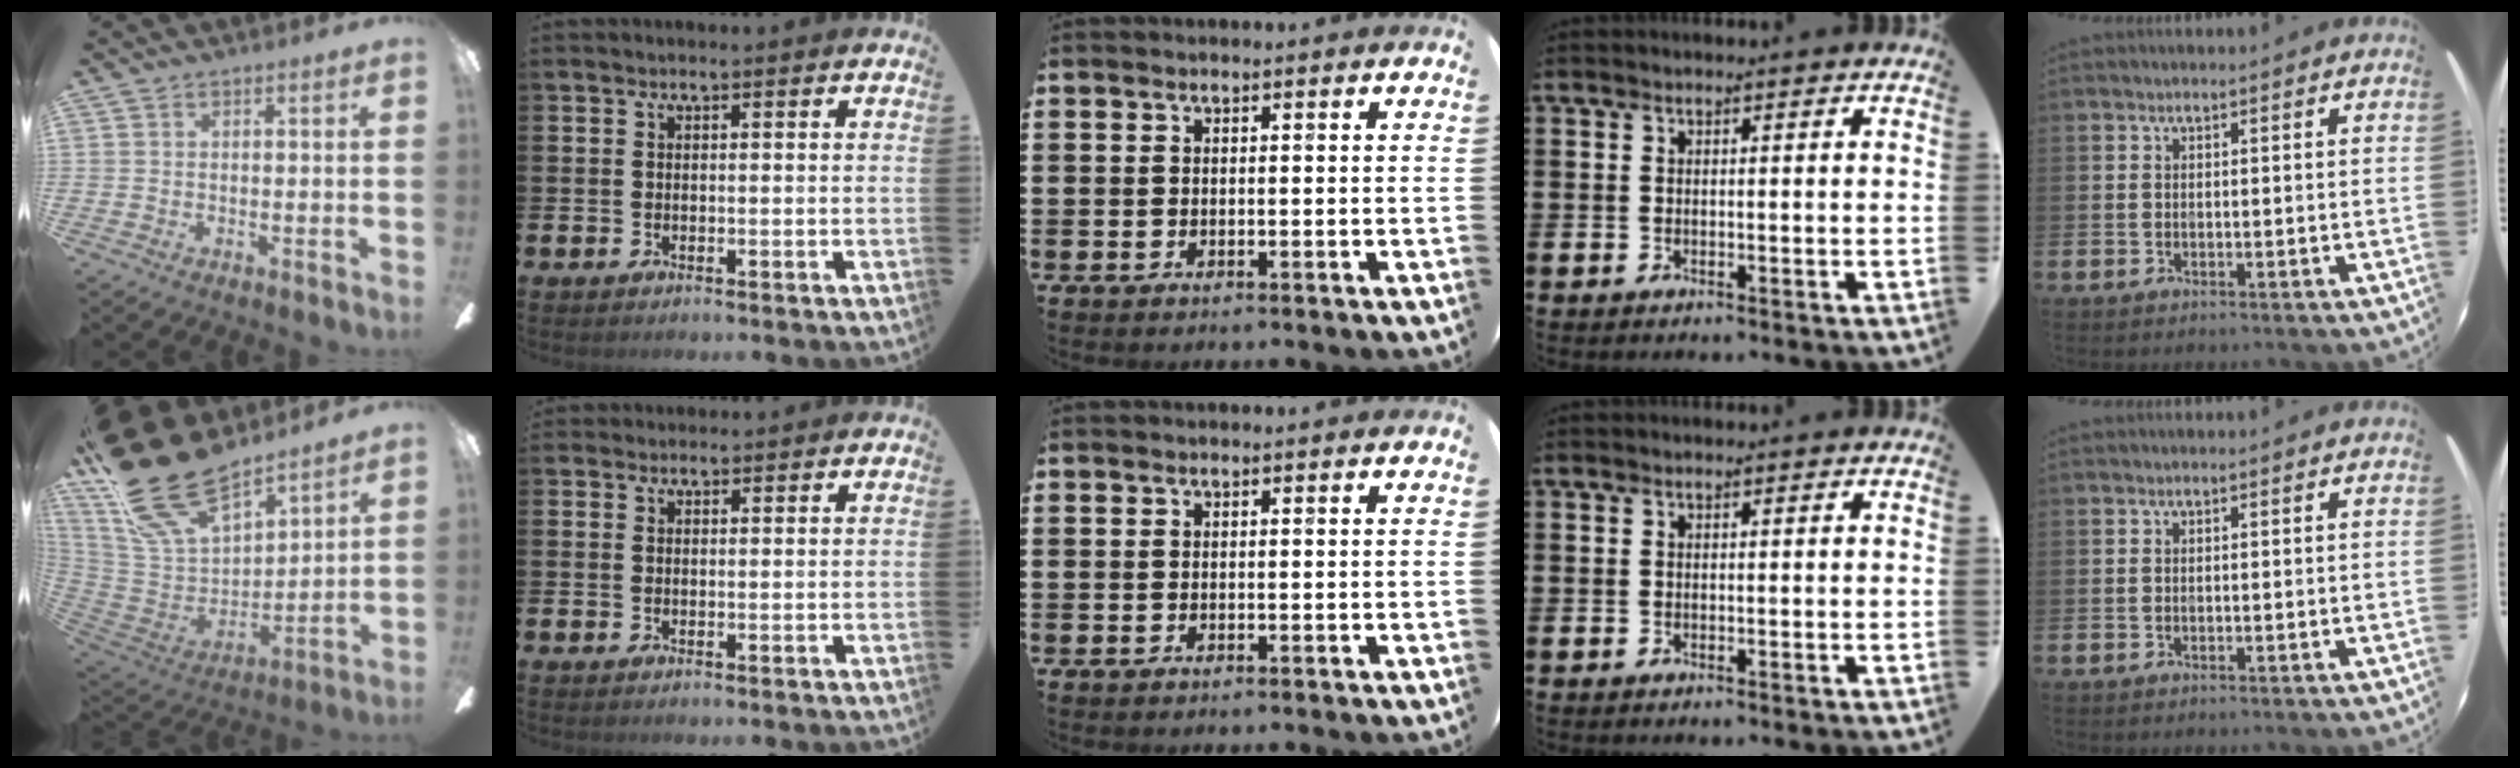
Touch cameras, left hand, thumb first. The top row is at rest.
{"thumb": {"total": 26.3, "force": [20.5, 11.0, 12.3], "torque": [-0.256, -0.126, 0.376]}, "index": {"total": 1.2, "force": [1.1, 0.3, -0.1], "torque": [0.010, -0.001, 0.020]}}